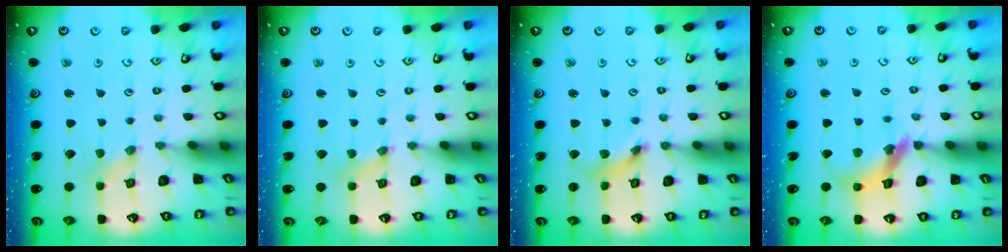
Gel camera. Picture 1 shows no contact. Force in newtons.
{"total": 2.5, "press": 2.5, "slide": 0.3}
{"total": 5.0, "press": 5.0, "slide": 0.5}
{"total": 12.1, "press": 12.0, "slide": 1.4}